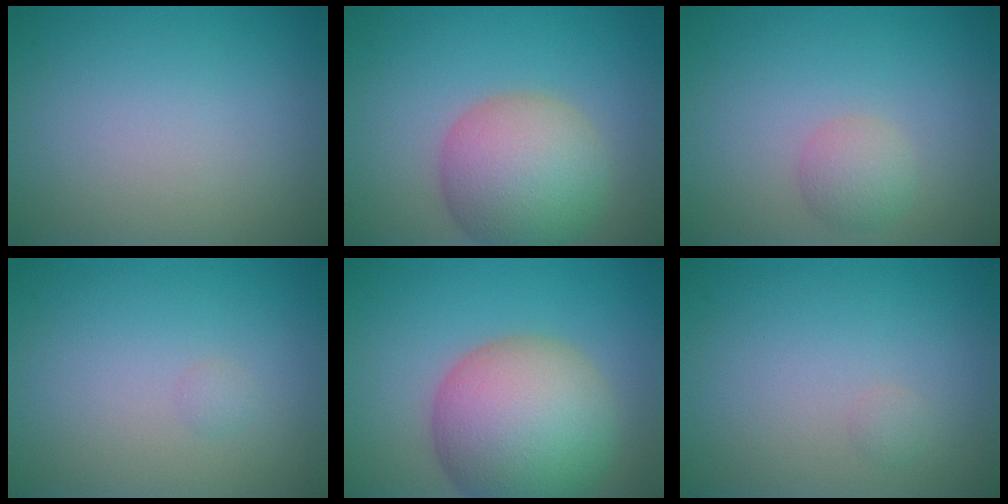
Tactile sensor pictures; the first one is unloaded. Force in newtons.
{"total": 7.8, "press": 7.8, "slide": 0.5}
{"total": 2.1, "press": 2.1, "slide": 0.2}
{"total": 0.5, "press": 0.5, "slide": 0.0}
{"total": 11.4, "press": 11.4, "slide": 0.8}
{"total": 0.5, "press": 0.5, "slide": 0.0}